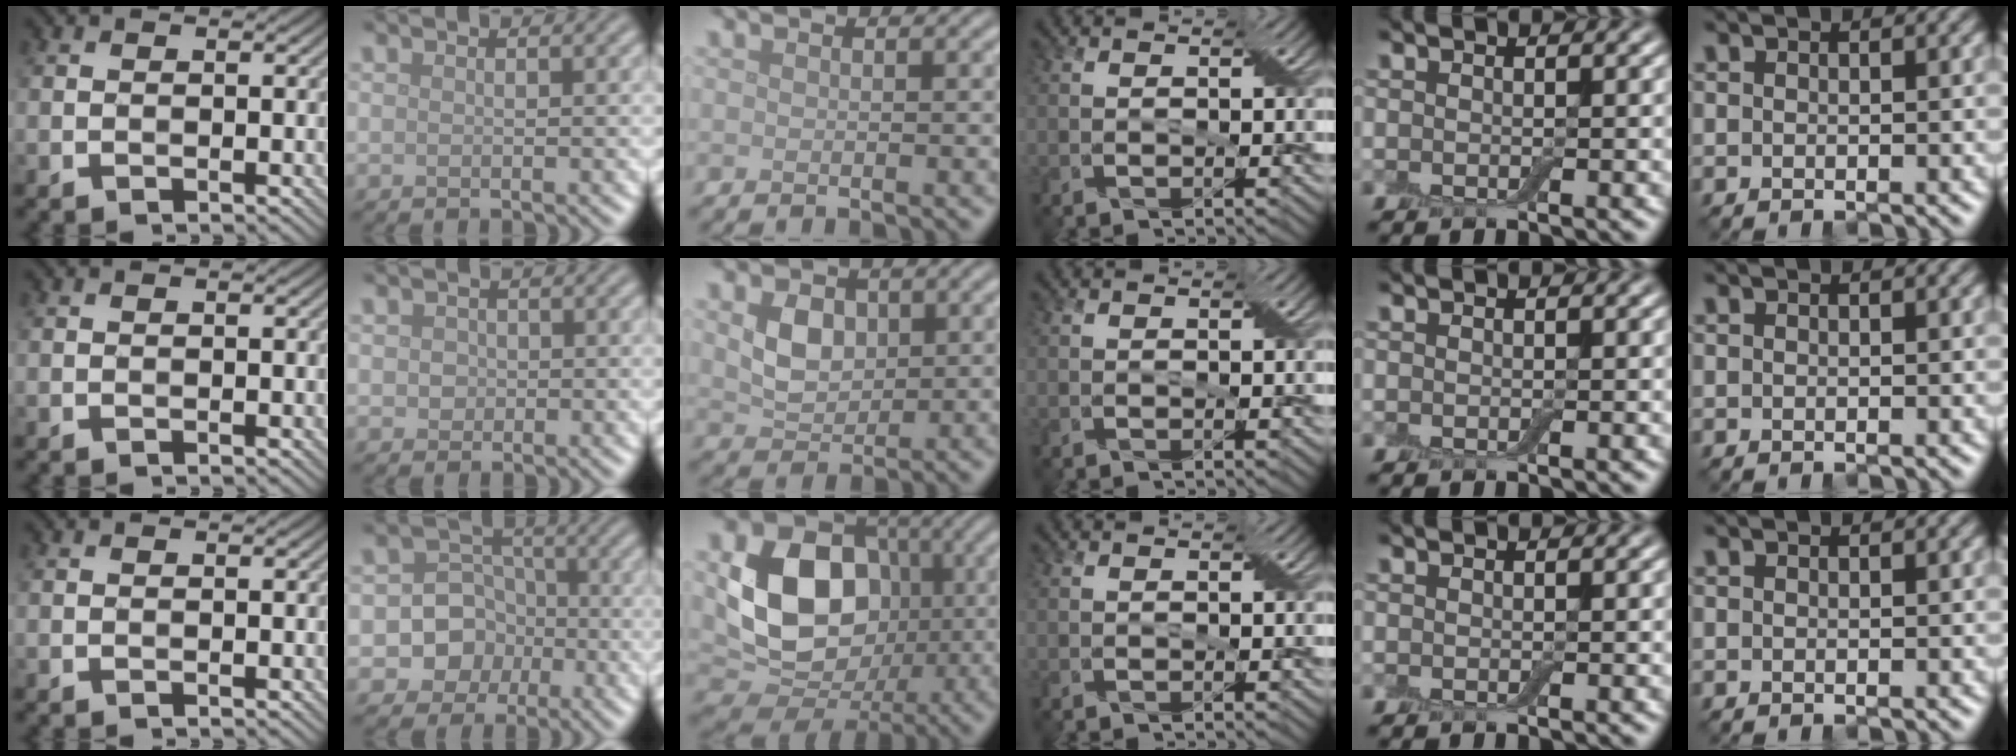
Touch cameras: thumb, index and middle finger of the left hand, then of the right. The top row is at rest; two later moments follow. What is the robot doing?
{"motion": "press", "object": "electronic device side button"}